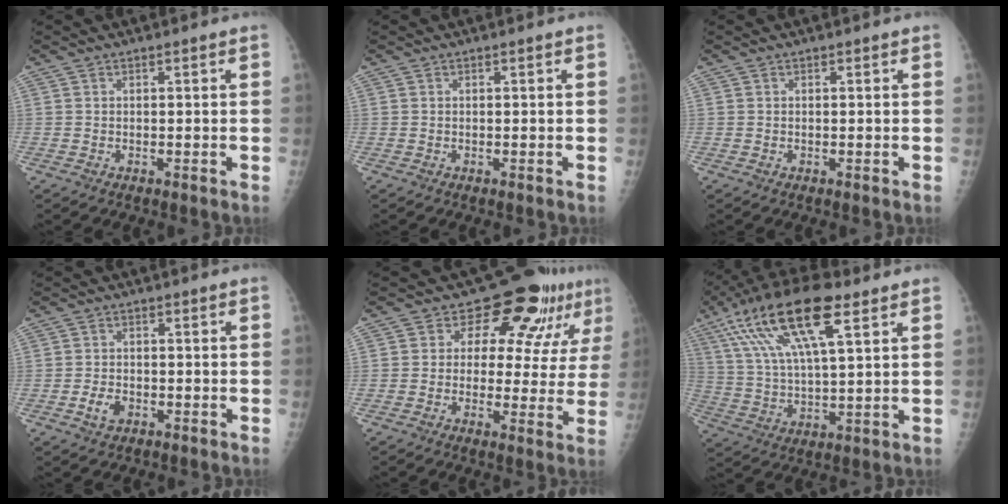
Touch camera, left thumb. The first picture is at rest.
{"total": 0.0}
{"total": 0.0}
{"total": 3.0, "force": [-1.2, 2.0, 1.8], "torque": [-0.030, 0.004, -0.021]}
{"total": 12.6, "force": [7.2, 6.9, 7.7], "torque": [-0.059, -0.027, 0.081]}
{"total": 19.0, "force": [9.3, 6.2, 15.4], "torque": [-0.290, -0.004, 0.167]}